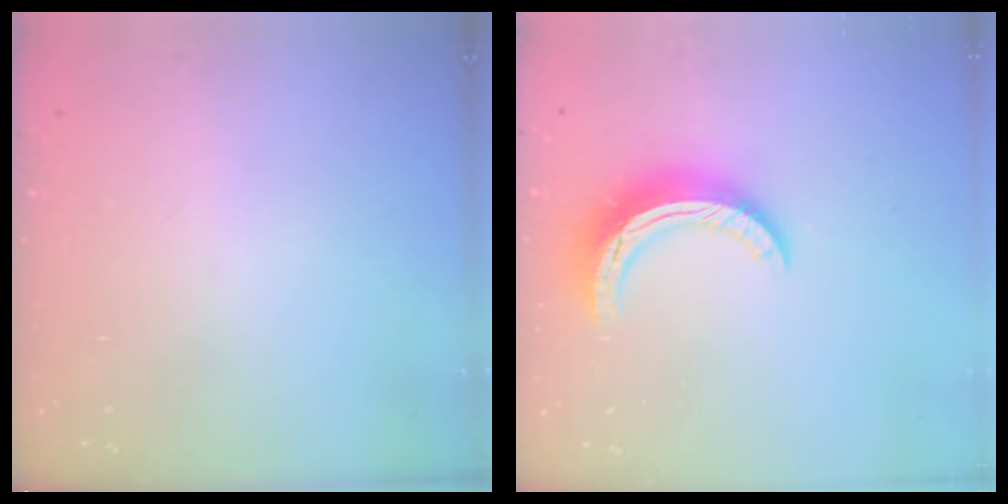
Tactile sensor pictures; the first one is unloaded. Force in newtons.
{"total": 11.2, "press": 11.2, "slide": 0.7}